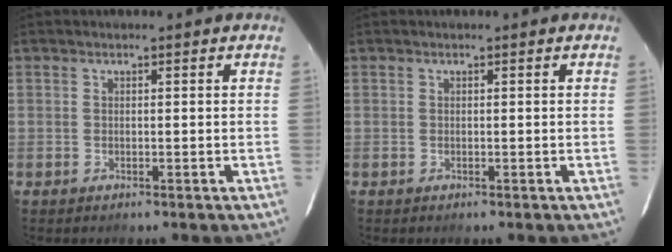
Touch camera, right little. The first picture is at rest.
{"total": 0.0}